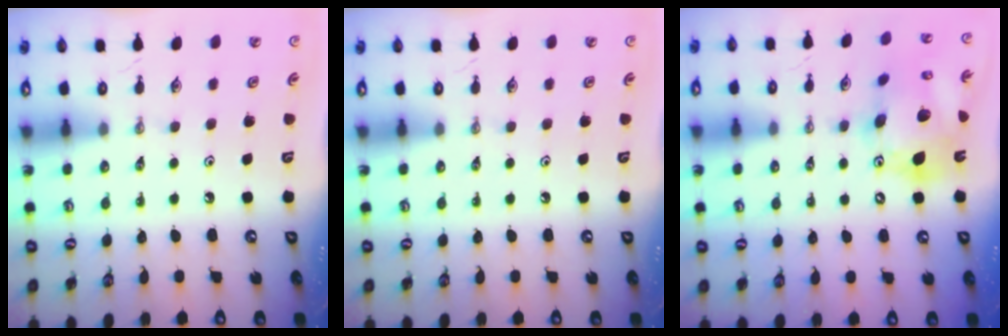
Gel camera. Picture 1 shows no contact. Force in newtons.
{"total": 0.0}
{"total": 19.3, "press": 19.0, "slide": 3.2}